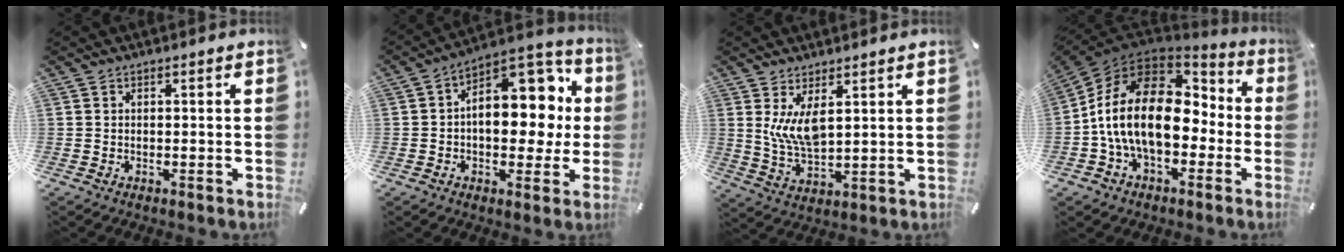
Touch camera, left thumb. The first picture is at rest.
{"total": 16.1, "force": [2.4, 10.9, 11.6], "torque": [-0.133, -0.027, 0.044]}
{"total": 8.0, "force": [3.3, 3.4, 6.5], "torque": [-0.135, -0.014, 0.059]}
{"total": 20.2, "force": [-1.0, 13.4, 15.1], "torque": [-0.310, 0.014, -0.016]}